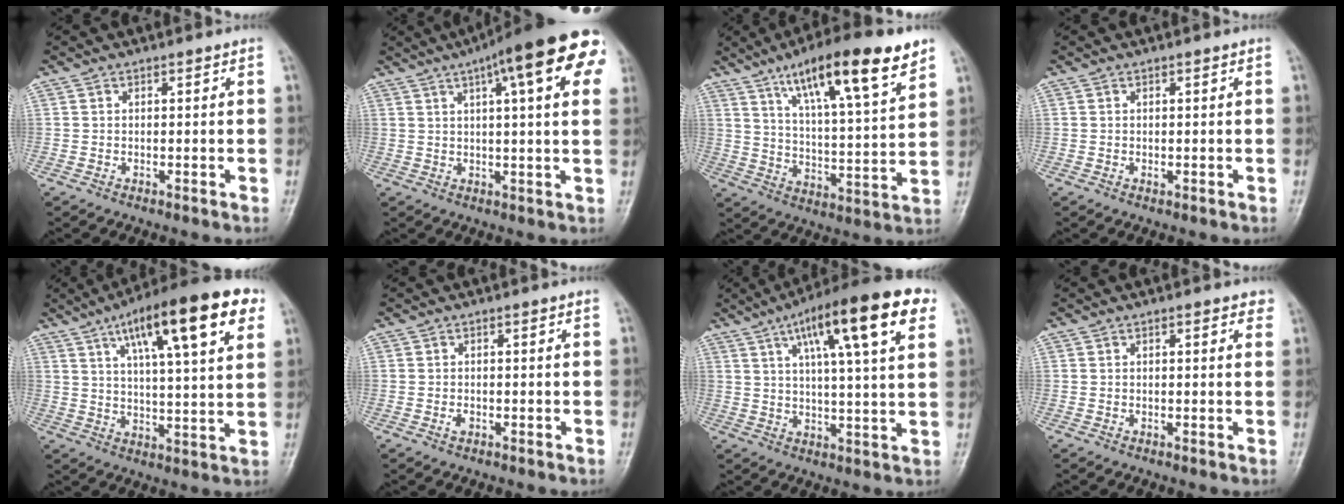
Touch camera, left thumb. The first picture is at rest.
{"total": 19.3, "force": [8.3, 4.3, 16.9], "torque": [-0.230, 0.021, 0.104]}
{"total": 19.8, "force": [11.9, 4.1, 15.2], "torque": [-0.224, -0.040, 0.197]}
{"total": 0.8, "force": [0.0, 0.3, 0.7], "torque": [-0.008, 0.003, 0.003]}
{"total": 20.2, "force": [9.6, 5.1, 17.0], "torque": [-0.239, -0.004, 0.144]}
{"total": 1.2, "force": [-0.4, 0.7, 0.9], "torque": [-0.015, 0.005, -0.005]}
{"total": 19.1, "force": [8.6, 4.2, 16.5], "torque": [-0.236, 0.004, 0.127]}
{"total": 2.4, "force": [1.2, 0.9, 1.8], "torque": [-0.014, 0.000, 0.011]}